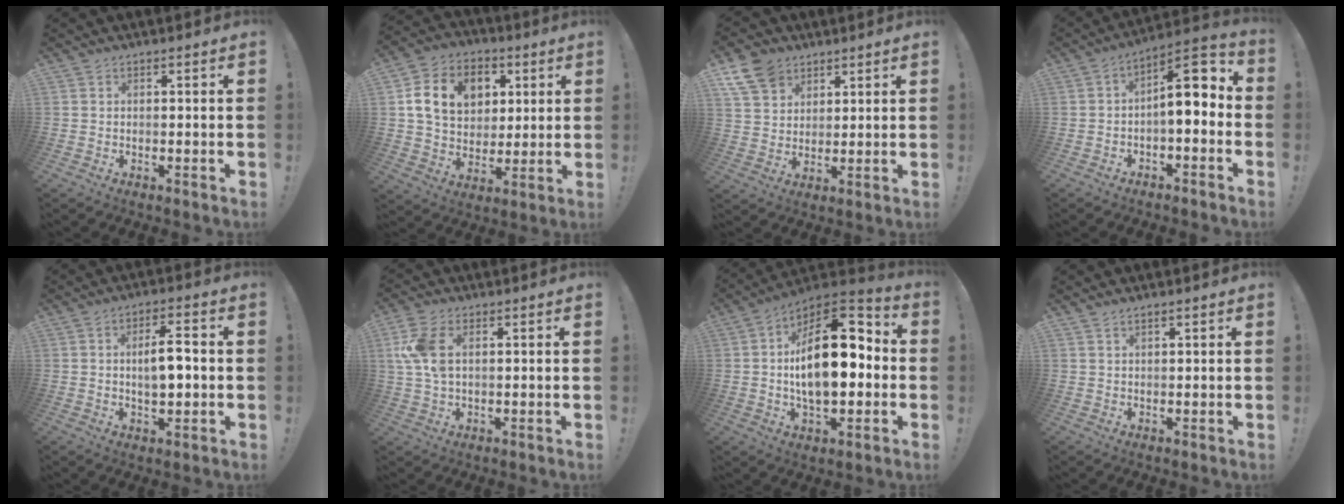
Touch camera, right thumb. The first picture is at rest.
{"total": 15.1, "force": [4.8, 11.7, 8.3], "torque": [-0.130, -0.010, 0.097]}
{"total": 10.1, "force": [6.4, 7.0, 3.7], "torque": [-0.069, -0.031, 0.128]}
{"total": 10.1, "force": [0.4, 4.3, 9.1], "torque": [-0.127, -0.002, 0.006]}
{"total": 7.4, "force": [-0.1, 3.1, 6.7], "torque": [-0.104, 0.008, -0.005]}
{"total": 8.8, "force": [2.2, 5.1, 6.9], "torque": [-0.151, 0.002, 0.041]}
{"total": 22.0, "force": [0.6, 11.8, 18.5], "torque": [-0.297, 0.008, 0.007]}
{"total": 1.3, "force": [1.0, 0.2, 0.8], "torque": [-0.022, 0.002, 0.020]}